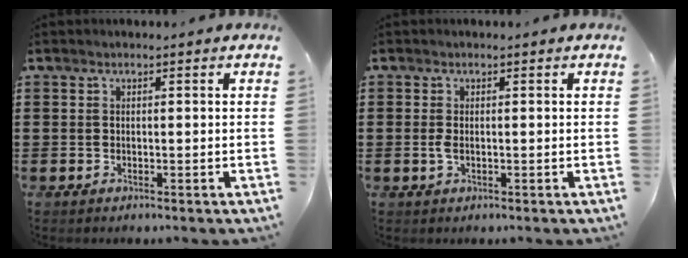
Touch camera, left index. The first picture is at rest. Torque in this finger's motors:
{"motor_torque": [0.34, 0.26, 0.19, 0.06]}